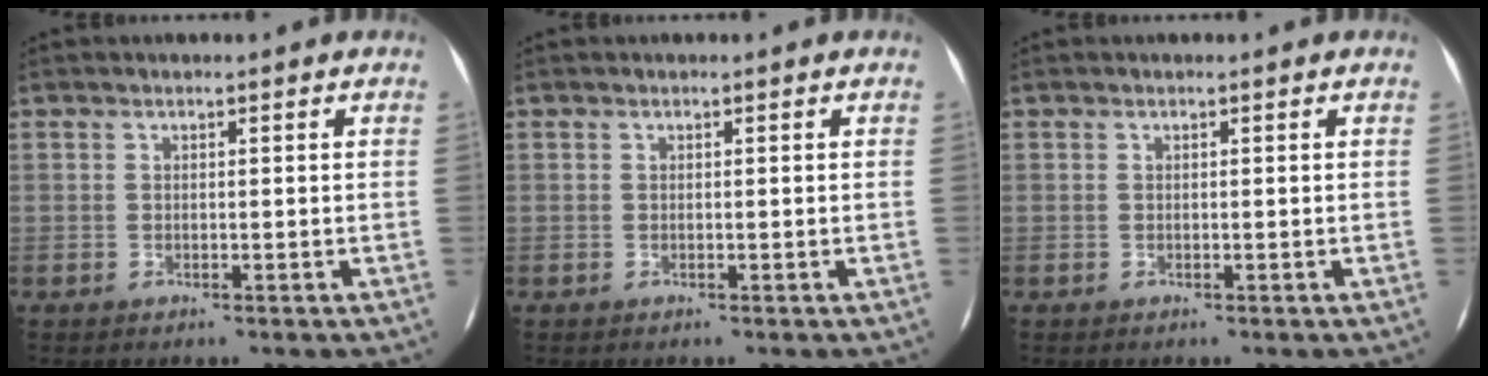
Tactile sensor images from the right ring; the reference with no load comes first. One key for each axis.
{"total": 0.0}
{"total": 0.0}